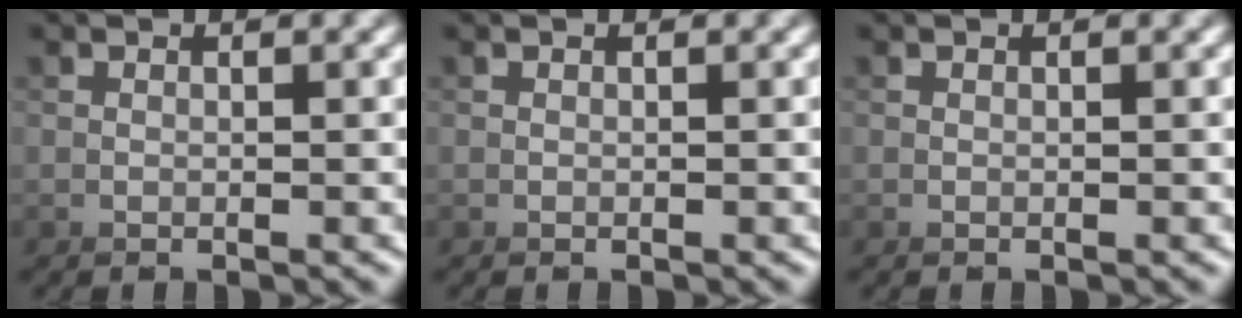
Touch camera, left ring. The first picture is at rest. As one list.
[{"total": 0.0}, {"total": 0.0}]